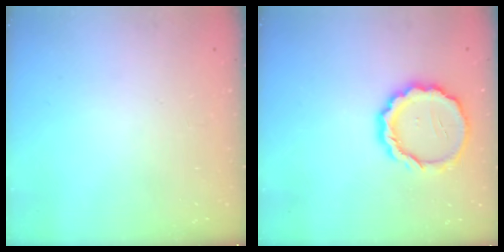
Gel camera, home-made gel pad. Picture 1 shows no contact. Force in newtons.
{"total": 13.2, "press": 13.0, "slide": 2.7}